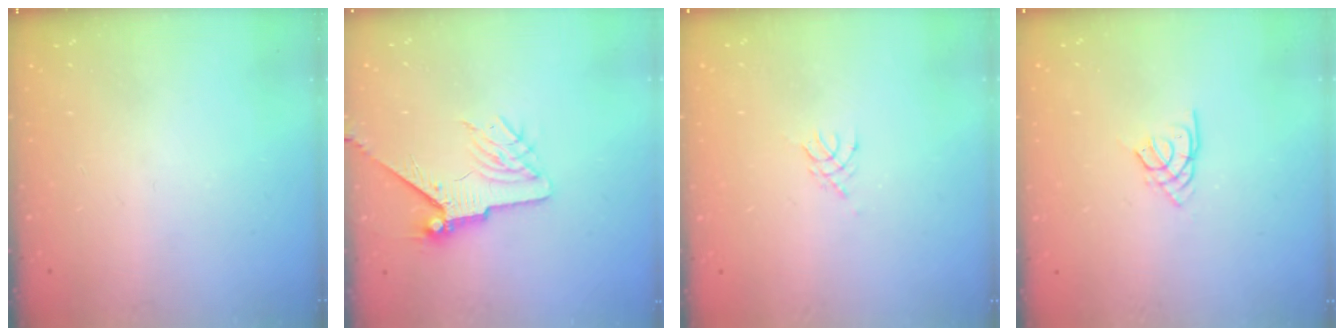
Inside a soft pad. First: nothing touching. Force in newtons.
{"total": 7.3, "press": 7.2, "slide": 1.0}
{"total": 2.7, "press": 2.6, "slide": 0.6}
{"total": 2.3, "press": 2.3, "slide": 0.5}